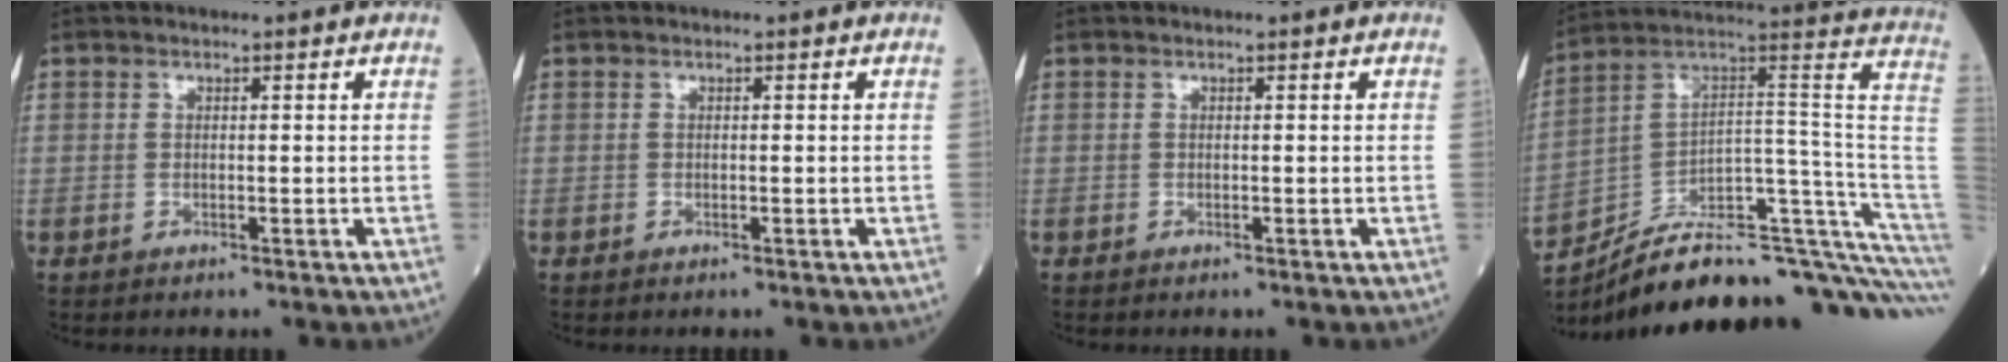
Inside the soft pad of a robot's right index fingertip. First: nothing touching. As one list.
[{"total": 0.0}, {"total": 0.0}, {"total": 27.4, "force": [-22.2, 3.0, 15.8], "torque": [-0.127, 0.046, -0.321]}]